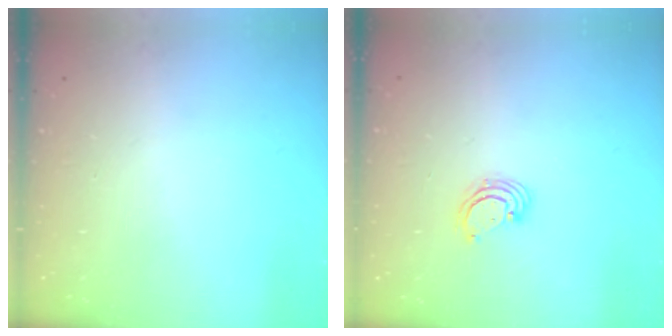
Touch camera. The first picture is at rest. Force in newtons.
{"total": 3.3, "press": 3.3, "slide": 0.2}